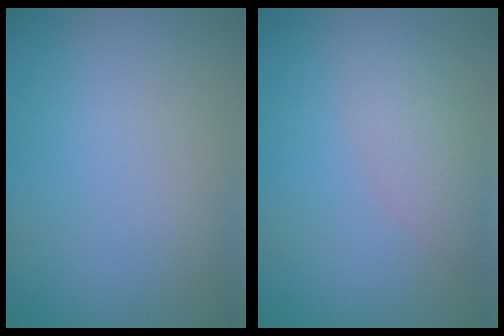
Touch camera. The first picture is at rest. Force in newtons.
{"total": 2.9, "press": 2.9, "slide": 0.2}